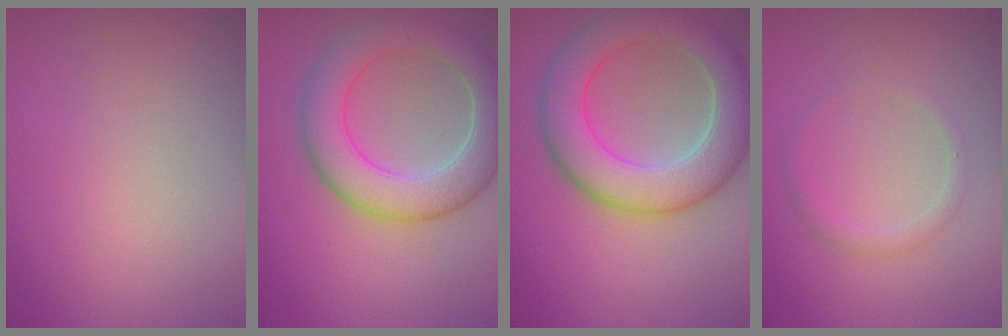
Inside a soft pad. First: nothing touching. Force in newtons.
{"total": 6.9, "press": 6.9, "slide": 0.5}
{"total": 8.3, "press": 8.3, "slide": 0.4}
{"total": 1.3, "press": 1.3, "slide": 0.0}